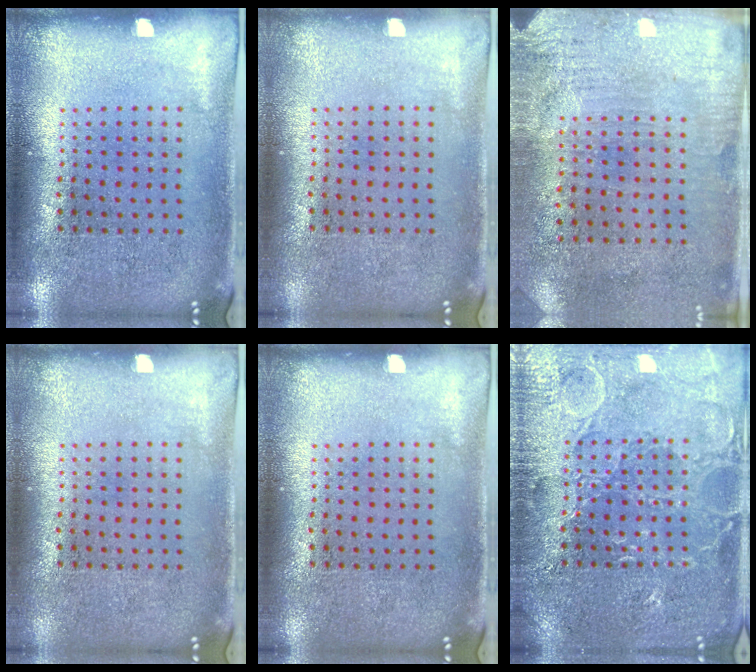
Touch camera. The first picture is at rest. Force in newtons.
{"total": 0.0}
{"total": 3.4, "press": 2.8, "slide": 1.9}
{"total": 0.0}
{"total": 0.0}
{"total": 5.6, "press": 5.5, "slide": 0.7}